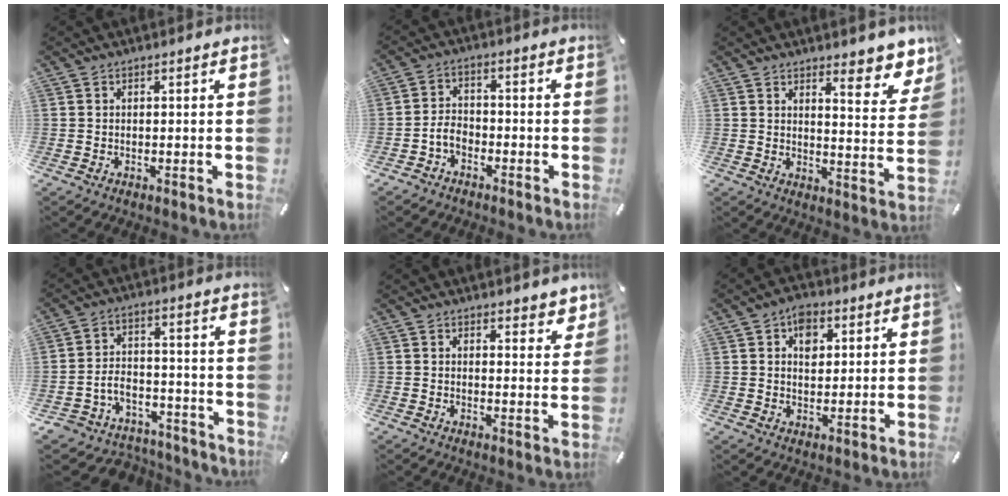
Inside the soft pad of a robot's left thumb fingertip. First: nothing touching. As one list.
[{"total": 4.7, "force": [-2.5, 3.3, 2.2], "torque": [-0.050, 0.013, -0.050]}, {"total": 9.0, "force": [7.1, 3.0, 4.6], "torque": [-0.041, -0.061, 0.119]}, {"total": 6.6, "force": [-2.8, 5.8, 1.7], "torque": [-0.037, 0.016, -0.049]}, {"total": 3.7, "force": [3.1, 1.7, 0.8], "torque": [0.008, -0.023, 0.052]}, {"total": 5.8, "force": [2.1, 4.2, 3.4], "torque": [-0.035, -0.007, 0.029]}]